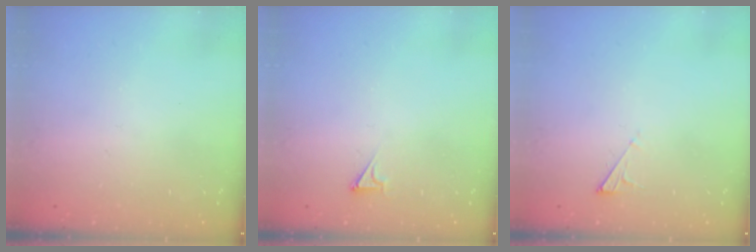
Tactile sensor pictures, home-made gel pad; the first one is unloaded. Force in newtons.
{"total": 2.2, "press": 2.2, "slide": 0.3}
{"total": 2.3, "press": 2.2, "slide": 0.4}